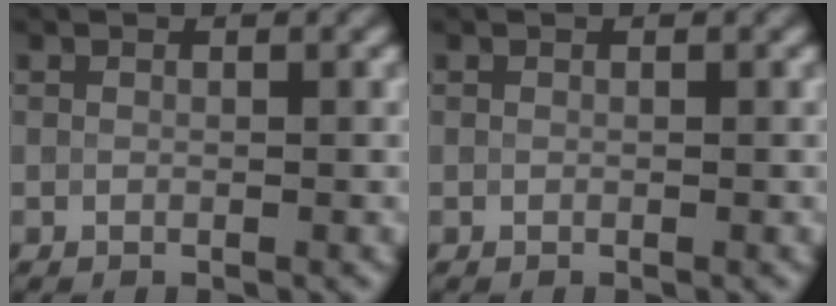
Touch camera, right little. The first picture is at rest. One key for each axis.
{"total": 0.0}